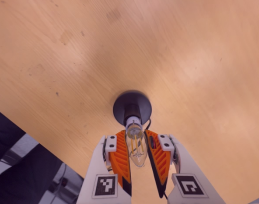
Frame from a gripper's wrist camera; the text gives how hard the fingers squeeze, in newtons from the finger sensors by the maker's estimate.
{"total": 13.3, "left": 12.3, "right": 14.3}